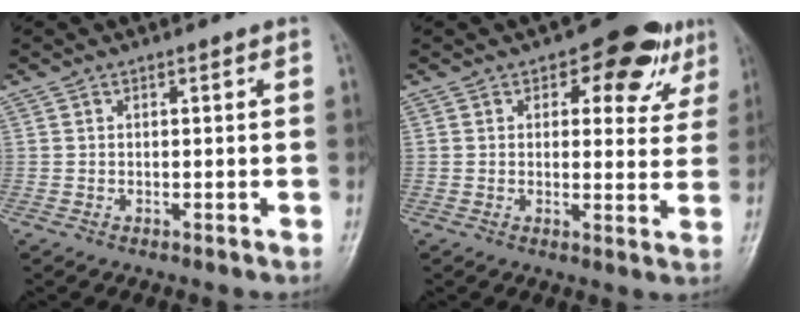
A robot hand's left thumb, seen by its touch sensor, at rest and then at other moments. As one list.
[{"total": 10.3, "force": [5.0, 5.8, 6.8], "torque": [-0.031, -0.012, 0.057]}]